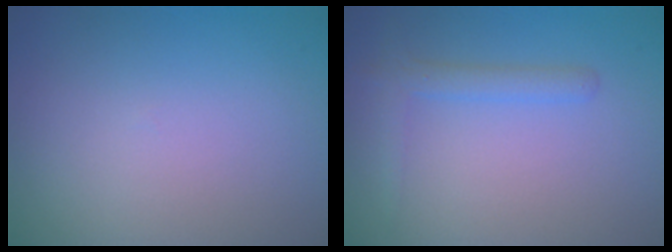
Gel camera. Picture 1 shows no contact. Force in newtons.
{"total": 1.9, "press": 1.9, "slide": 0.1}